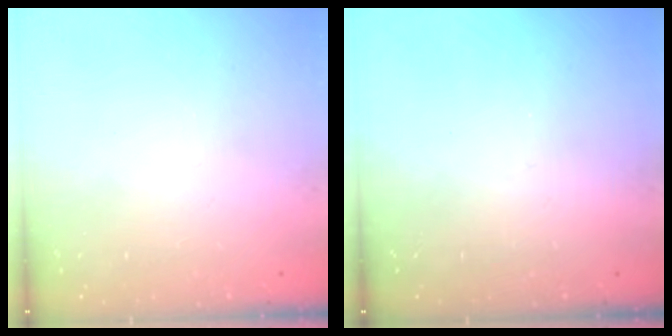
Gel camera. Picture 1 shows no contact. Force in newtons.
{"total": 0.0}